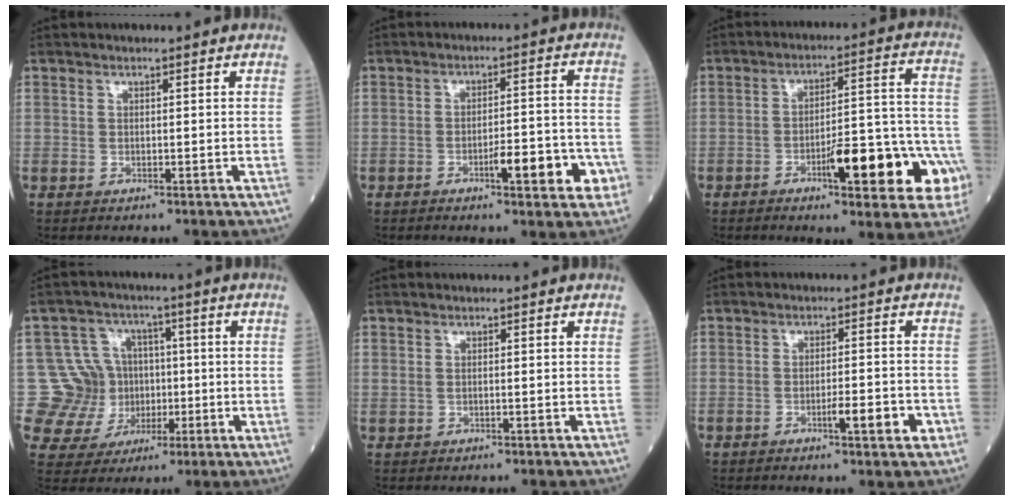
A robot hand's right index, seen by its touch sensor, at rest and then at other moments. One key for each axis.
{"total": 7.9, "fx": -3.4, "fy": 1.6, "fz": 7.0, "tx": -0.093, "ty": 0.007, "tz": -0.040}
{"total": 15.6, "fx": -6.3, "fy": 3.0, "fz": 14.0, "tx": -0.147, "ty": 0.030, "tz": -0.074}
{"total": 10.9, "fx": 0.0, "fy": 10.8, "fz": 1.9, "tx": -0.039, "ty": 0.043, "tz": 0.017}
{"total": 0.0}
{"total": 4.5, "fx": -1.8, "fy": 0.6, "fz": 4.1, "tx": -0.060, "ty": 0.001, "tz": -0.024}